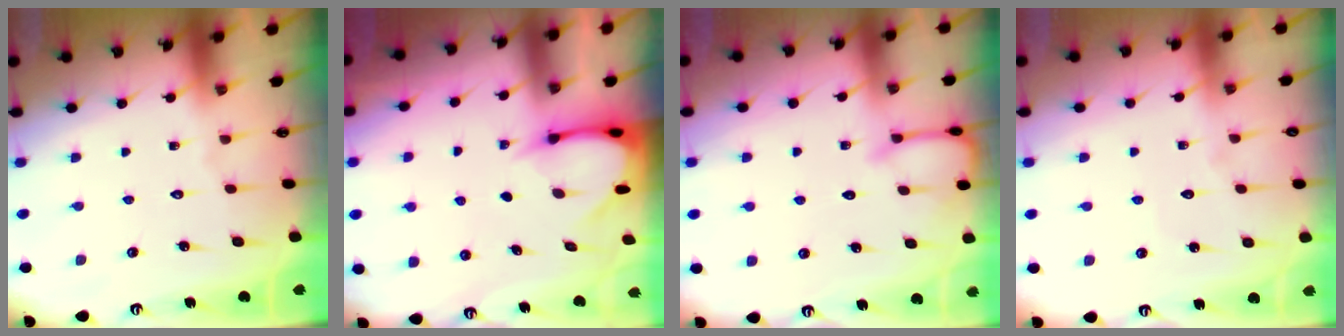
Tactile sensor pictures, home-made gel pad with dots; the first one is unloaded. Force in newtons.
{"total": 3.6, "press": 3.6, "slide": 0.4}
{"total": 6.7, "press": 6.6, "slide": 0.6}
{"total": 3.5, "press": 3.5, "slide": 0.3}